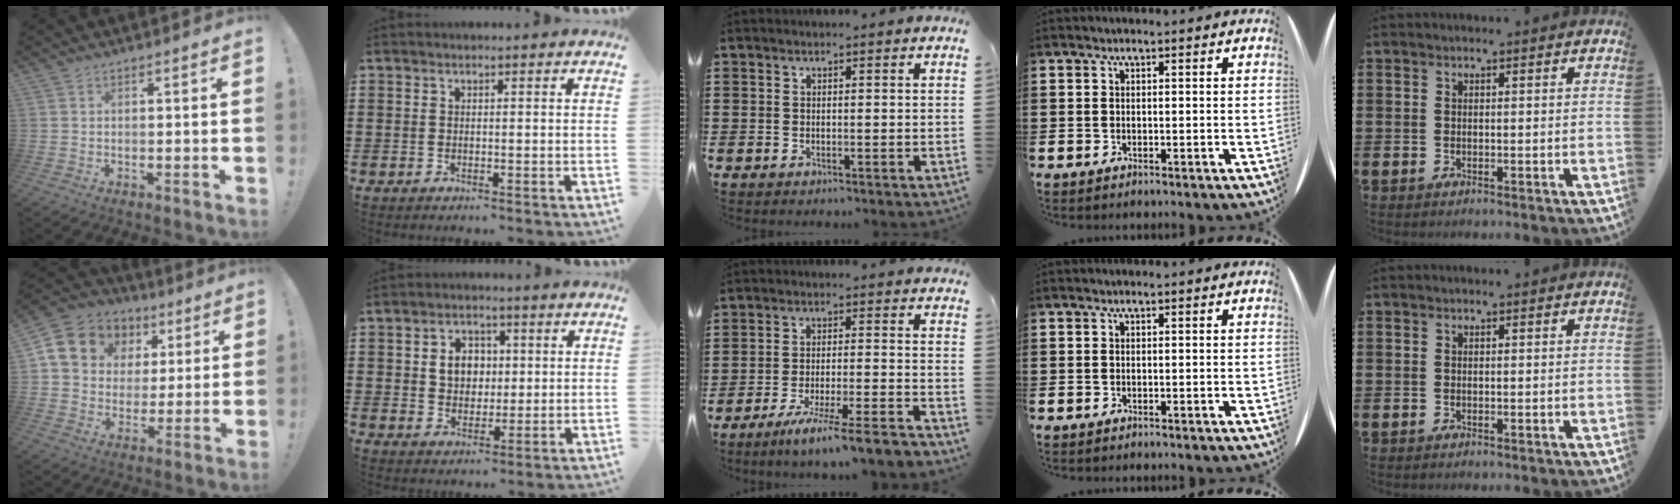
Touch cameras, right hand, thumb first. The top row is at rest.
{"thumb": {"total": 12.6, "force": [4.6, 10.7, 4.8], "torque": [-0.076, -0.016, 0.098]}, "index": {"total": 5.0, "force": [0.9, 4.2, 2.6], "torque": [-0.058, 0.012, 0.010]}, "middle": {"total": 7.0, "force": [-6.1, -0.8, 3.2], "torque": [-0.058, -0.015, -0.117]}}